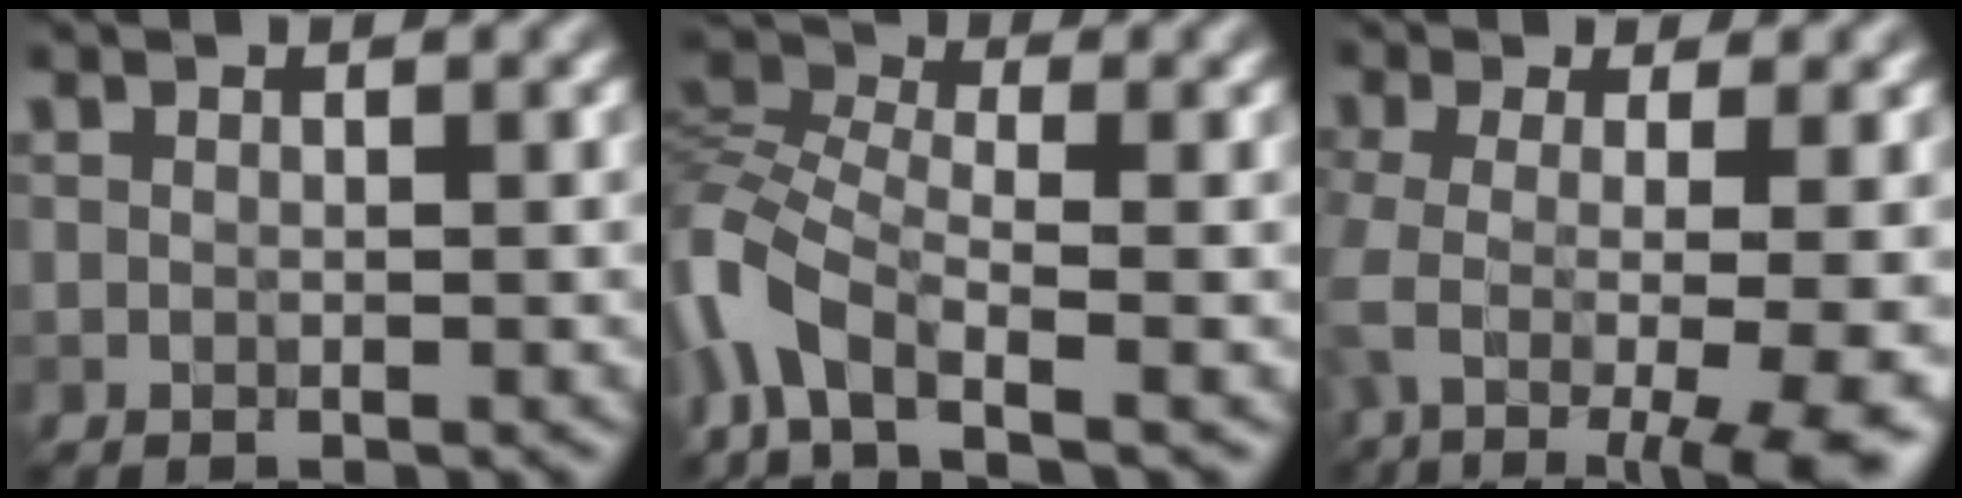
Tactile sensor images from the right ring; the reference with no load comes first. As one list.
[{"total": 7.9, "force": [-4.1, 4.1, 5.4], "torque": [-0.121, 0.000, -0.097]}, {"total": 7.7, "force": [-2.4, 2.5, 6.9], "torque": [-0.106, -0.021, -0.033]}]